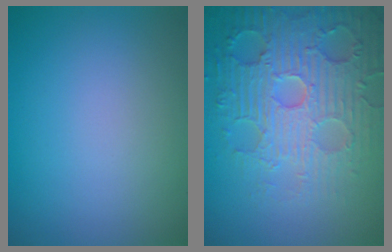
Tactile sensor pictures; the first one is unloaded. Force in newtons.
{"total": 7.0, "press": 5.9, "slide": 3.7}